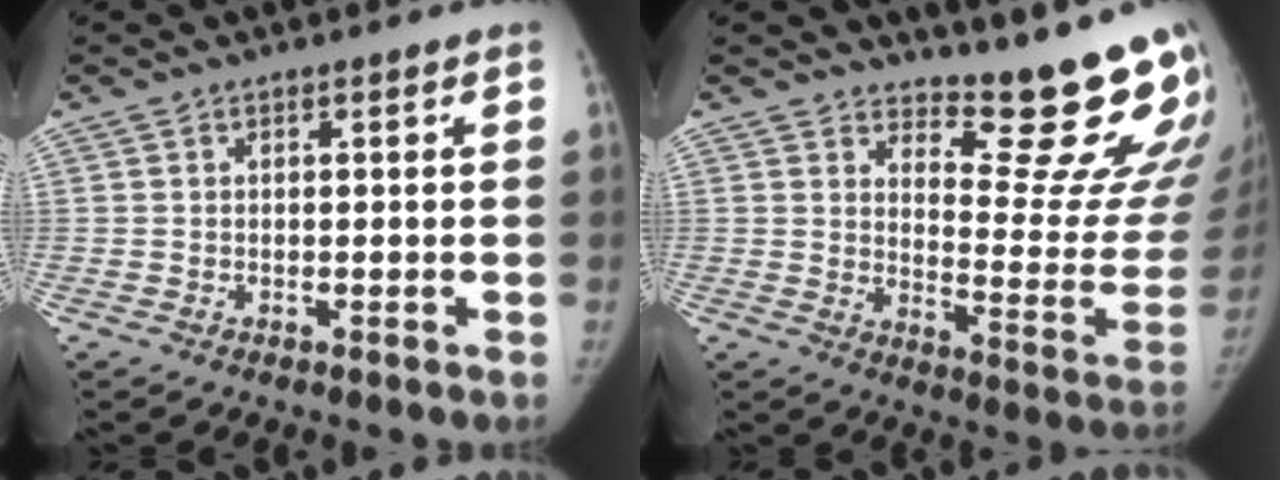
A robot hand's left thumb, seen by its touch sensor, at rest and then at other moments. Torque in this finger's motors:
{"motor_torque": [0.09, 0.10, 0.60, -0.54, 0.00]}